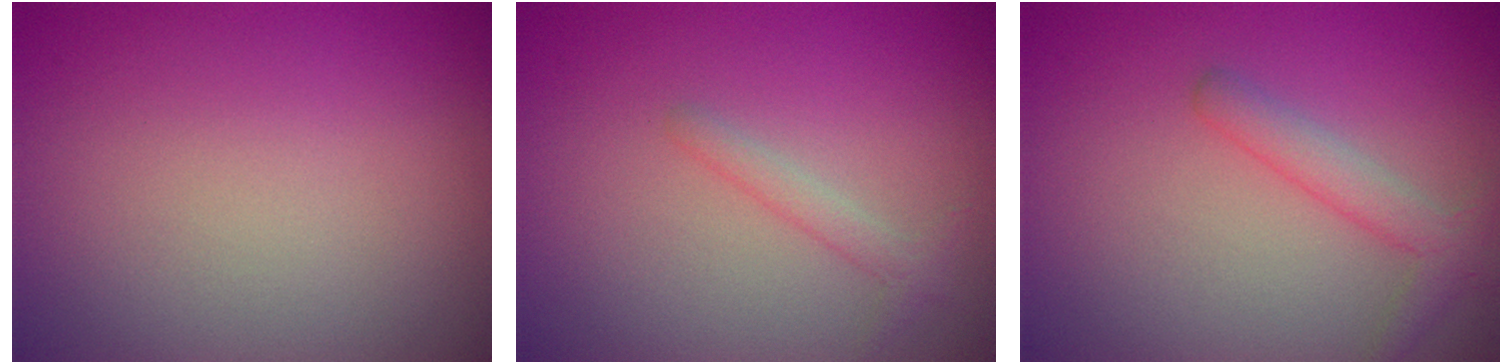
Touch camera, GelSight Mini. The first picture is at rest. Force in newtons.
{"total": 1.3, "press": 1.3, "slide": 0.1}
{"total": 2.4, "press": 2.4, "slide": 0.1}